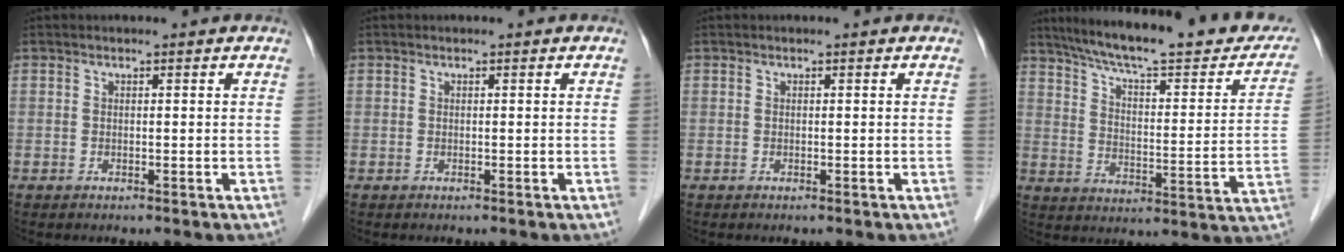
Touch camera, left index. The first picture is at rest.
{"total": 0.0}
{"total": 0.0}
{"total": 26.1, "force": [21.8, 4.3, 13.7], "torque": [-0.202, -0.024, 0.285]}